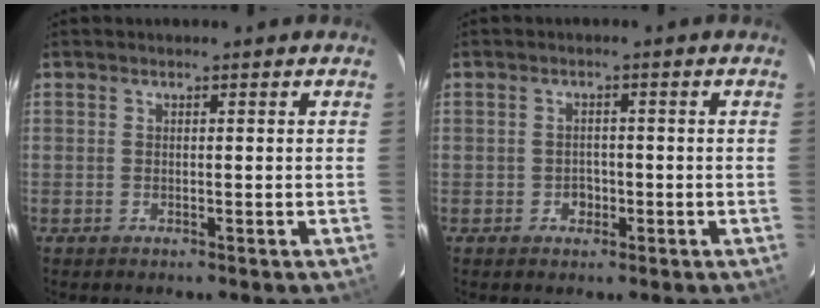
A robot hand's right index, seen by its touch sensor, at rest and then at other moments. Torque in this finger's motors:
{"motor_torque": [0.01, 0.06, 0.03, 0.00]}